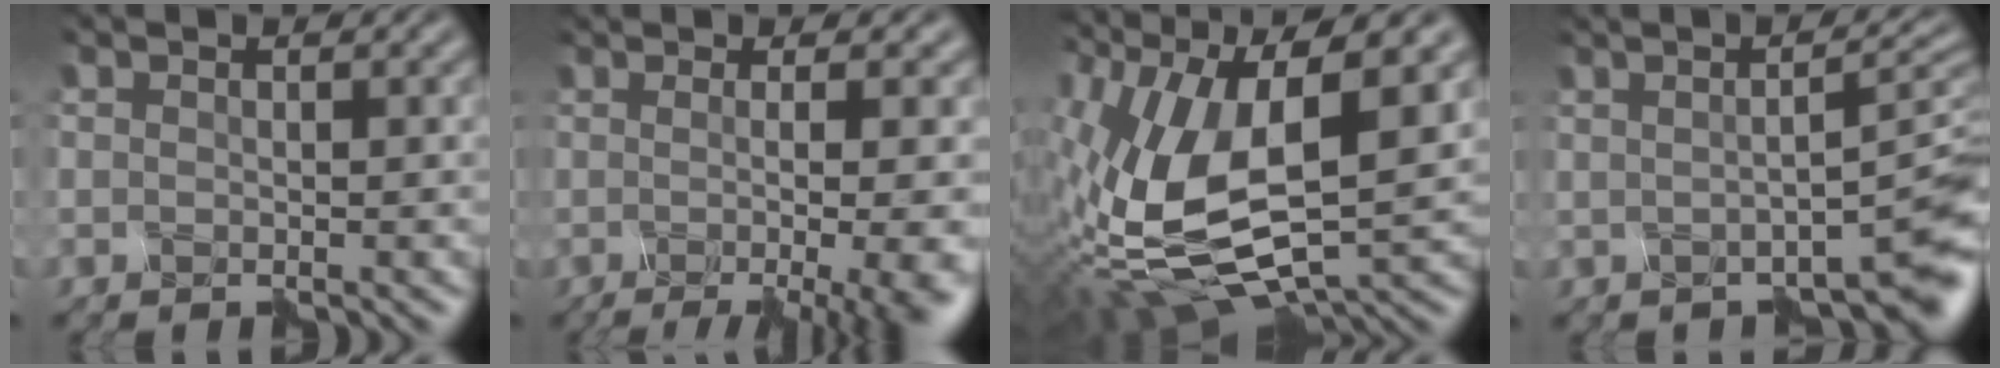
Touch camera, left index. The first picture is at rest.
{"total": 11.3, "force": [-1.8, 3.7, 10.5], "torque": [-0.073, 0.014, -0.010]}
{"total": 13.7, "force": [1.0, 5.6, 12.5], "torque": [-0.253, -0.016, 0.033]}
{"total": 5.7, "force": [-1.9, 0.9, 5.3], "torque": [-0.042, -0.001, -0.020]}